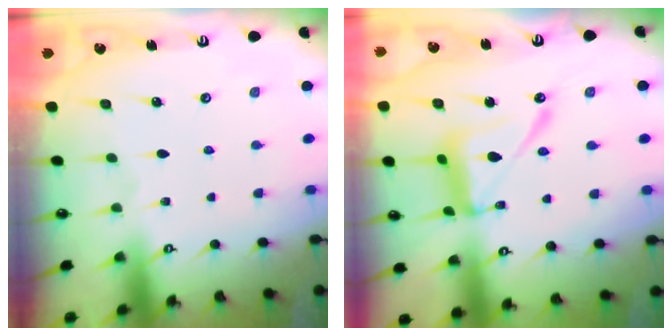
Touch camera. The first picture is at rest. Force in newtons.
{"total": 13.4, "press": 13.4, "slide": 1.2}